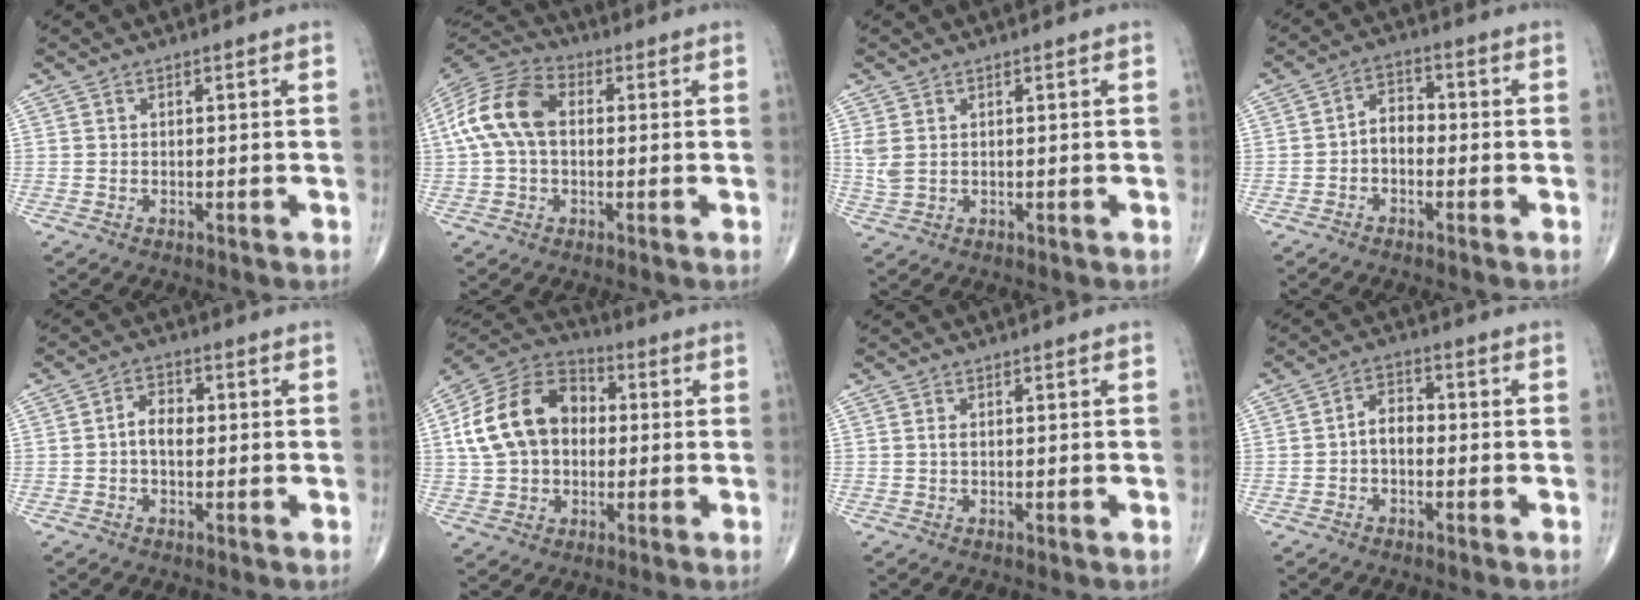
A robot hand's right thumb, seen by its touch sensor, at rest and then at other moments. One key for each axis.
{"total": 13.1, "fx": 1.3, "fy": 8.4, "fz": 9.9, "tx": -0.203, "ty": 0.035, "tz": 0.015}
{"total": 2.8, "fx": 0.8, "fy": 1.6, "fz": 2.1, "tx": -0.055, "ty": 0.005, "tz": 0.024}
{"total": 4.6, "fx": -1.1, "fy": 3.2, "fz": 3.1, "tx": -0.034, "ty": 0.024, "tz": -0.032}
{"total": 4.2, "fx": -0.2, "fy": 2.7, "fz": 3.1, "tx": -0.046, "ty": 0.017, "tz": -0.010}
{"total": 17.5, "fx": 1.7, "fy": 12.7, "fz": 11.9, "tx": -0.194, "ty": 0.029, "tz": 0.021}
{"total": 0.9, "fx": 0.1, "fy": 0.2, "fz": 0.9, "tx": -0.019, "ty": -0.002, "tz": 0.001}
{"total": 4.4, "fx": -0.9, "fy": 2.9, "fz": 3.2, "tx": -0.040, "ty": 0.021, "tz": -0.025}